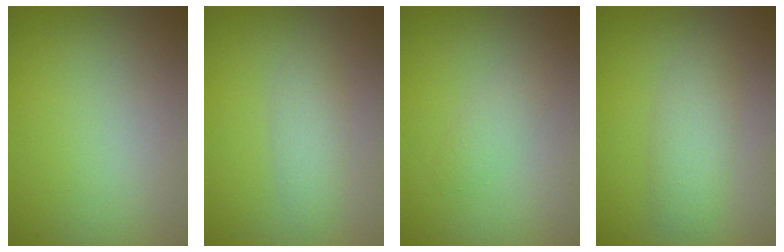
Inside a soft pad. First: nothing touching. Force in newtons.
{"total": 1.9, "press": 1.9, "slide": 0.1}
{"total": 1.3, "press": 1.3, "slide": 0.0}
{"total": 2.7, "press": 2.7, "slide": 0.2}